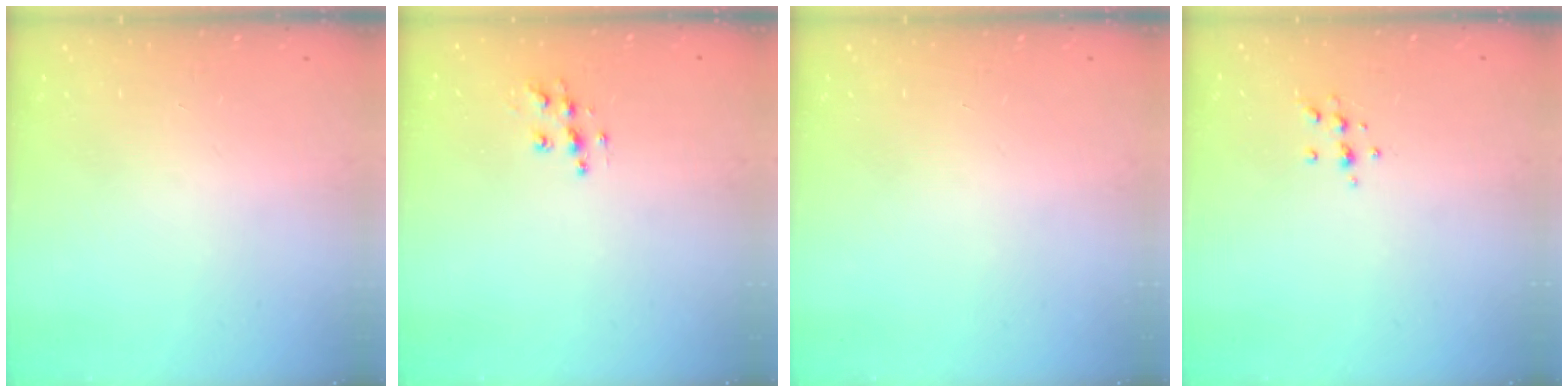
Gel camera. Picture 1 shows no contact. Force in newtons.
{"total": 7.5, "press": 7.5, "slide": 0.1}
{"total": 0.0}
{"total": 6.2, "press": 6.1, "slide": 0.8}